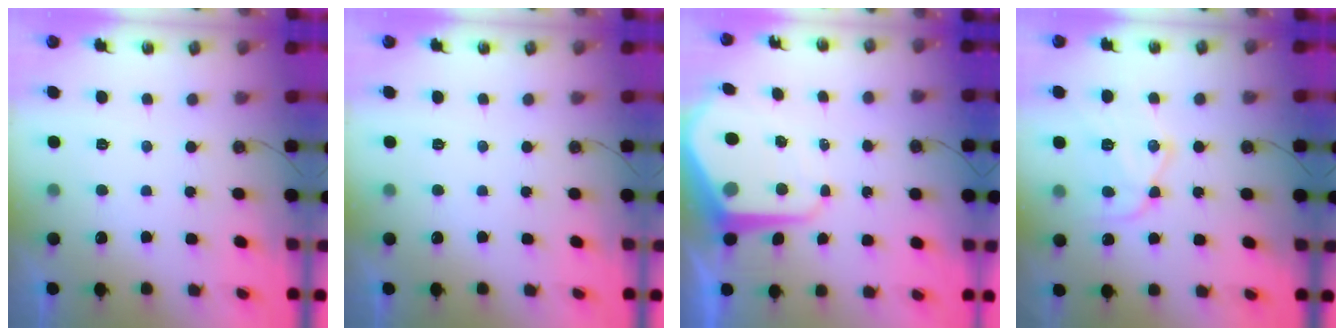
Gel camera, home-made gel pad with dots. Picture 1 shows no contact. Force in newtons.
{"total": 0.0}
{"total": 11.4, "press": 11.3, "slide": 1.1}
{"total": 13.5, "press": 13.5, "slide": 1.4}